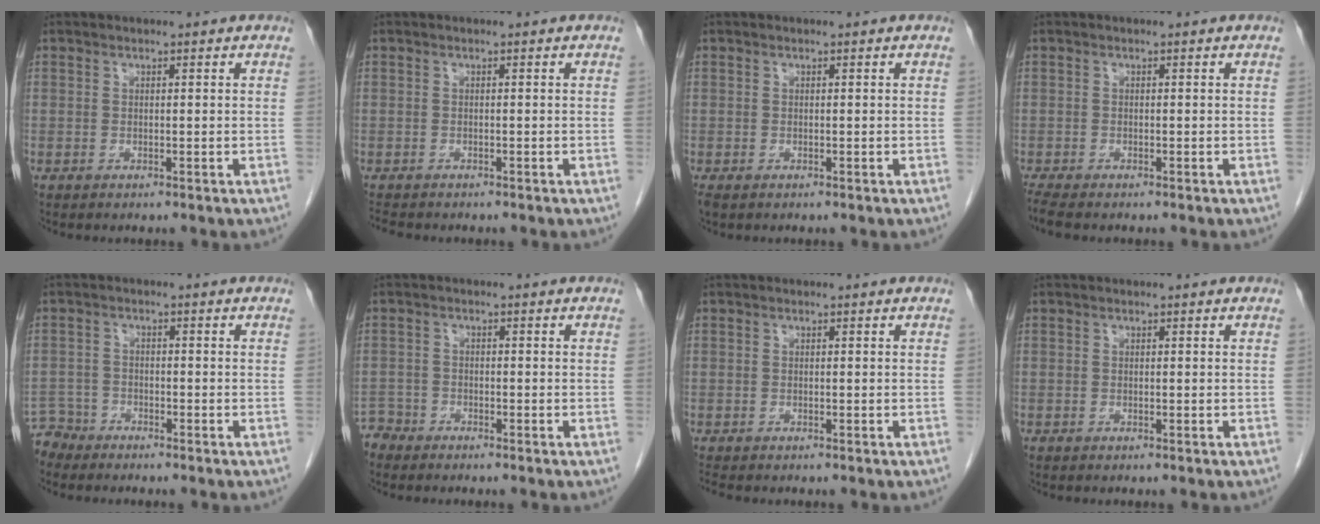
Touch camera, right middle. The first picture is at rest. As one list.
[{"total": 2.6, "force": [-2.4, 0.6, 0.9], "torque": [-0.017, -0.008, -0.037]}, {"total": 1.4, "force": [-1.0, 0.6, 0.7], "torque": [-0.015, -0.004, -0.015]}, {"total": 2.8, "force": [-2.5, 0.2, 1.3], "torque": [-0.029, -0.011, -0.045]}, {"total": 3.6, "force": [-3.3, 0.8, -1.0], "torque": [0.021, -0.006, -0.065]}, {"total": 2.9, "force": [-2.7, 0.7, -0.7], "torque": [0.015, -0.005, -0.054]}, {"total": 1.4, "force": [-1.3, 0.0, 0.4], "torque": [-0.012, -0.006, -0.023]}, {"total": 0.0}]